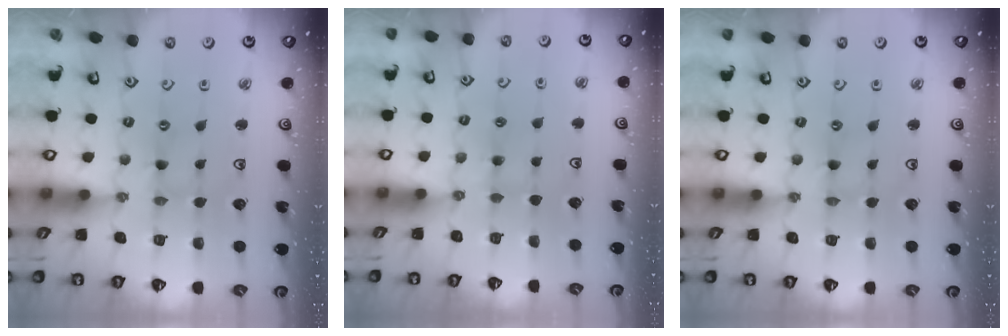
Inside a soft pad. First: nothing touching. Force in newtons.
{"total": 2.5, "press": 2.5, "slide": 0.4}
{"total": 0.0}